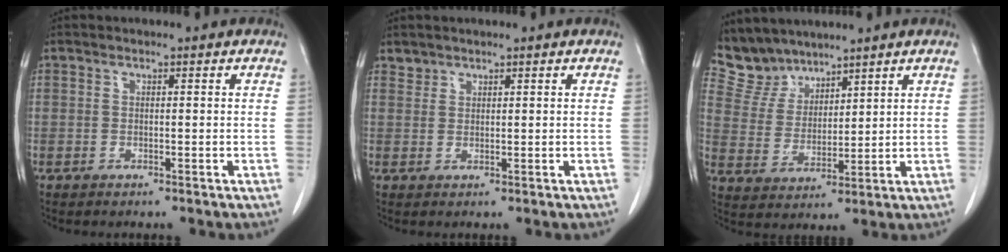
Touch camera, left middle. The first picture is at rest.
{"total": 1.1, "force": [1.0, 0.4, -0.2], "torque": [0.007, 0.002, 0.018]}
{"total": 6.5, "force": [6.1, 2.3, 0.0], "torque": [-0.011, 0.007, 0.137]}